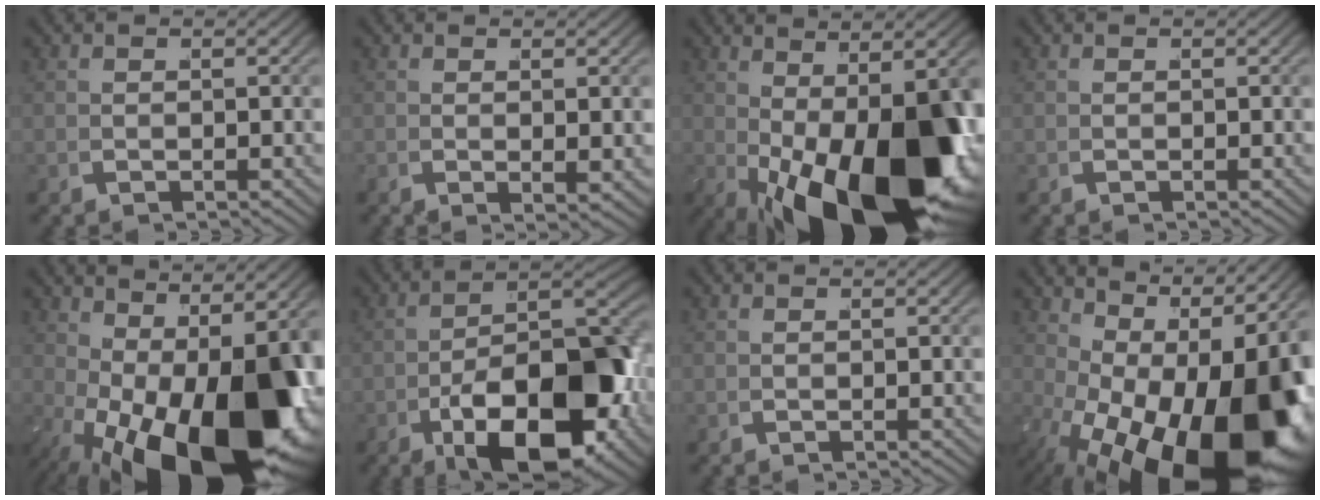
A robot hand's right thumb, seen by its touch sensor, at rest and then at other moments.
{"total": 1.2, "force": [0.5, 0.4, 1.1], "torque": [-0.014, -0.001, 0.009]}
{"total": 17.8, "force": [-3.4, 7.9, 15.6], "torque": [-0.256, -0.050, -0.016]}
{"total": 0.0}
{"total": 18.6, "force": [-3.1, 9.7, 15.5], "torque": [-0.268, -0.069, -0.004]}
{"total": 15.5, "force": [-3.1, 8.1, 12.8], "torque": [-0.212, -0.049, -0.028]}
{"total": 0.0}
{"total": 19.9, "force": [-2.2, 11.6, 16.1], "torque": [-0.285, -0.070, 0.005]}